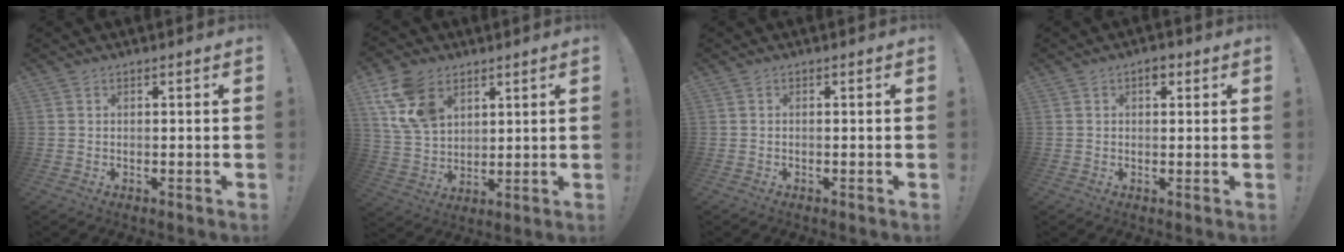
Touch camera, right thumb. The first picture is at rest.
{"total": 13.6, "force": [6.7, 9.4, 7.2], "torque": [-0.132, -0.023, 0.135]}
{"total": 0.0}
{"total": 2.7, "force": [1.3, 1.6, 1.8], "torque": [-0.016, -0.001, 0.018]}